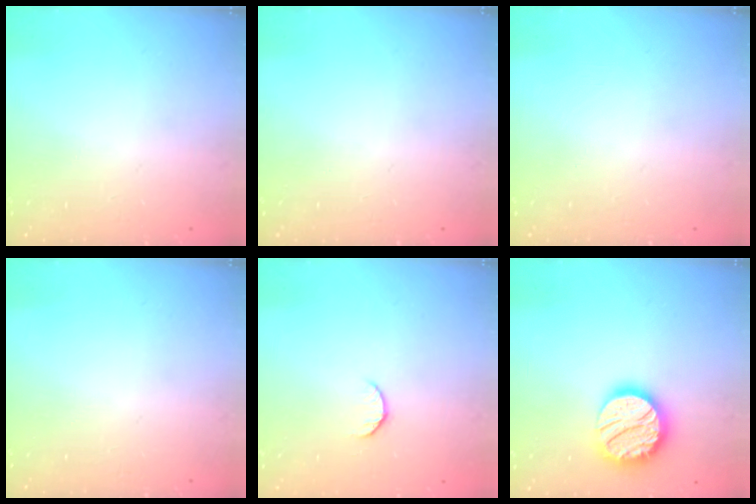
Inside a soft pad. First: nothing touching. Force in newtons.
{"total": 0.0}
{"total": 0.0}
{"total": 0.0}
{"total": 5.3, "press": 5.3, "slide": 0.5}
{"total": 18.1, "press": 18.1, "slide": 1.3}